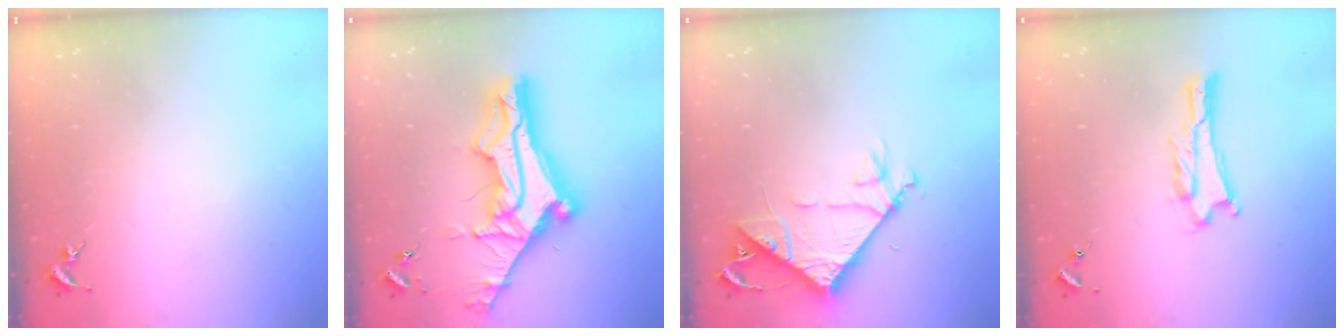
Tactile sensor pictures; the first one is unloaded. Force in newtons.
{"total": 13.2, "press": 13.1, "slide": 1.4}
{"total": 7.9, "press": 7.8, "slide": 0.7}
{"total": 1.0, "press": 1.0, "slide": 0.1}